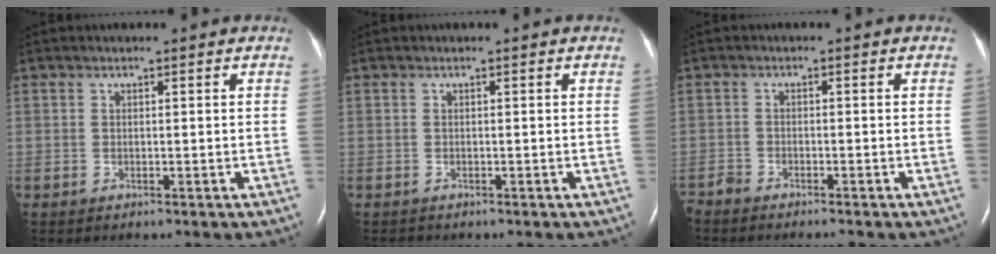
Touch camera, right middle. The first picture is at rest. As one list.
[{"total": 0.5, "force": [-0.5, 0.1, -0.1], "torque": [-0.008, -0.002, -0.009]}, {"total": 3.5, "force": [-3.3, 0.3, 1.0], "torque": [-0.013, -0.010, -0.056]}]